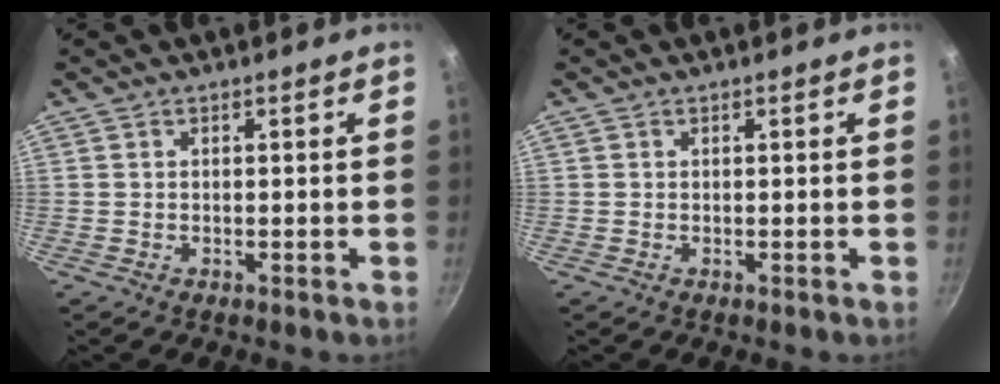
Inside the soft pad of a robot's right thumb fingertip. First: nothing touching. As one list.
[{"total": 0.0}]